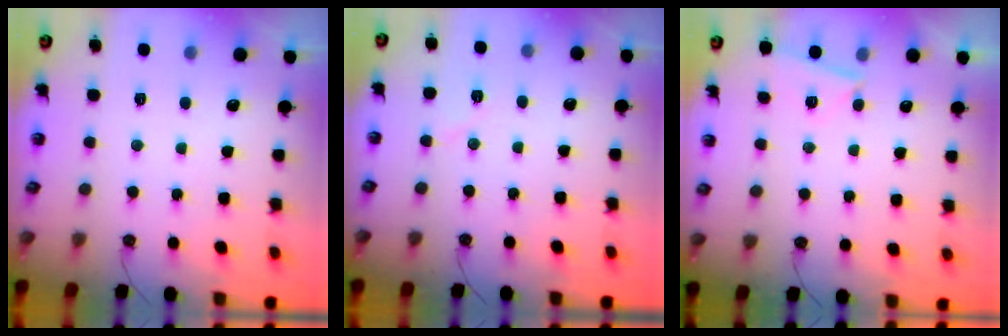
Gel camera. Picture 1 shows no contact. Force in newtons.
{"total": 6.0, "press": 5.5, "slide": 2.3}
{"total": 3.5, "press": 2.6, "slide": 2.3}